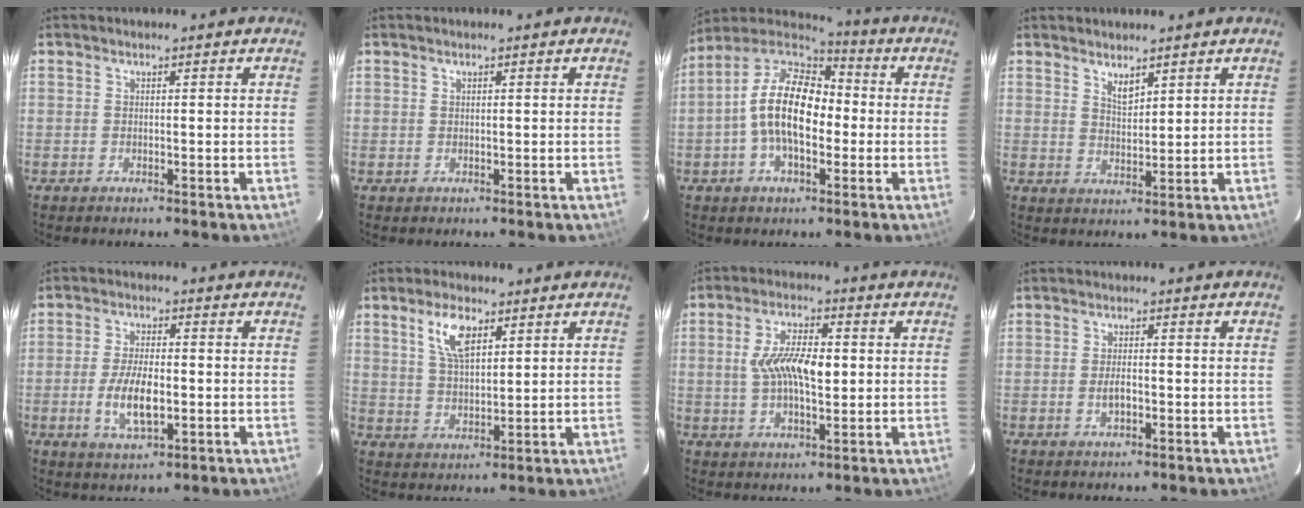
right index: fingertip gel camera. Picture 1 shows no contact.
{"total": 0.7, "force": [0.2, 0.6, 0.0], "torque": [0.004, 0.004, 0.003]}
{"total": 14.2, "force": [-1.8, 7.5, 11.9], "torque": [-0.227, 0.019, -0.044]}
{"total": 3.3, "force": [2.6, 1.1, 1.7], "torque": [-0.028, -0.002, 0.046]}
{"total": 8.2, "force": [-2.0, 3.4, 7.2], "torque": [-0.146, -0.005, -0.035]}
{"total": 7.4, "force": [3.7, 3.3, 5.4], "torque": [-0.103, 0.011, 0.075]}
{"total": 9.3, "force": [0.5, 3.7, 8.5], "torque": [-0.158, 0.009, 0.009]}
{"total": 2.5, "force": [-0.8, 1.0, 2.2], "torque": [-0.042, 0.001, -0.015]}